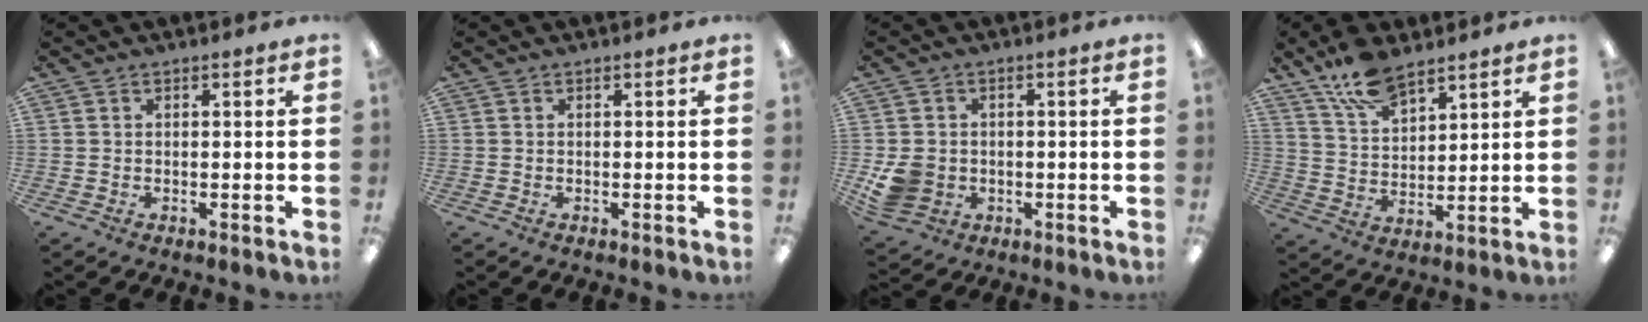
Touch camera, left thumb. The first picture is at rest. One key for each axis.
{"total": 0.0}
{"total": 6.4, "fx": -1.3, "fy": 5.6, "fz": 2.7, "tx": -0.055, "ty": 0.007, "tz": -0.022}
{"total": 11.1, "fx": 8.2, "fy": 4.9, "fz": 5.7, "tx": -0.114, "ty": -0.038, "tz": 0.153}